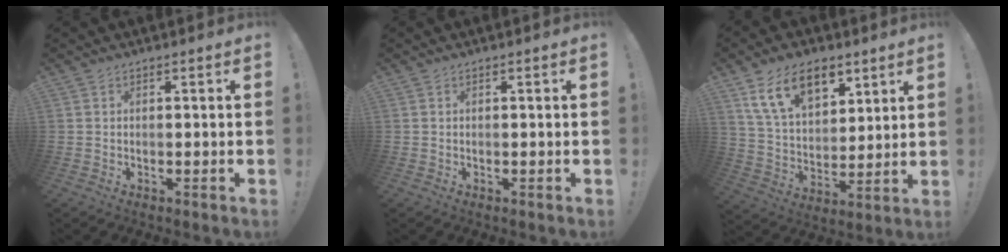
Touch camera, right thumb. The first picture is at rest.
{"total": 0.0}
{"total": 16.1, "force": [9.2, 9.3, 9.3], "torque": [-0.160, -0.036, 0.174]}